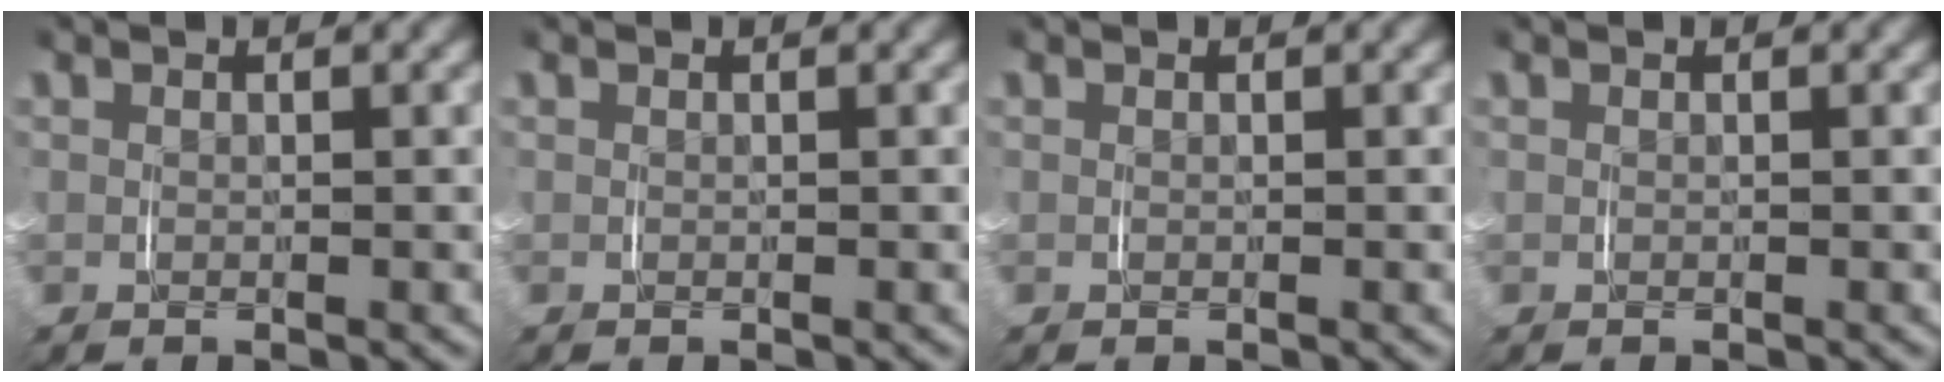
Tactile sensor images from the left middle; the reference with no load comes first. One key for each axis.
{"total": 0.0}
{"total": 0.0}
{"total": 0.0}